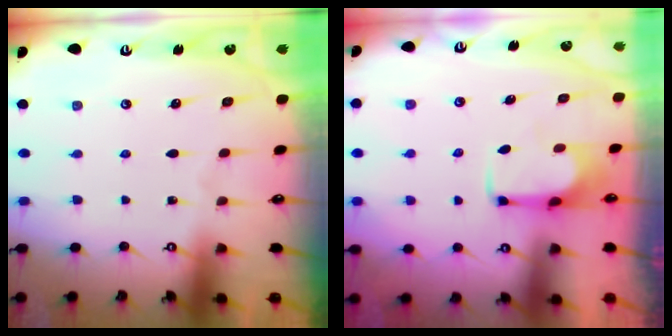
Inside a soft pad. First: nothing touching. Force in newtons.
{"total": 3.7, "press": 3.6, "slide": 0.8}